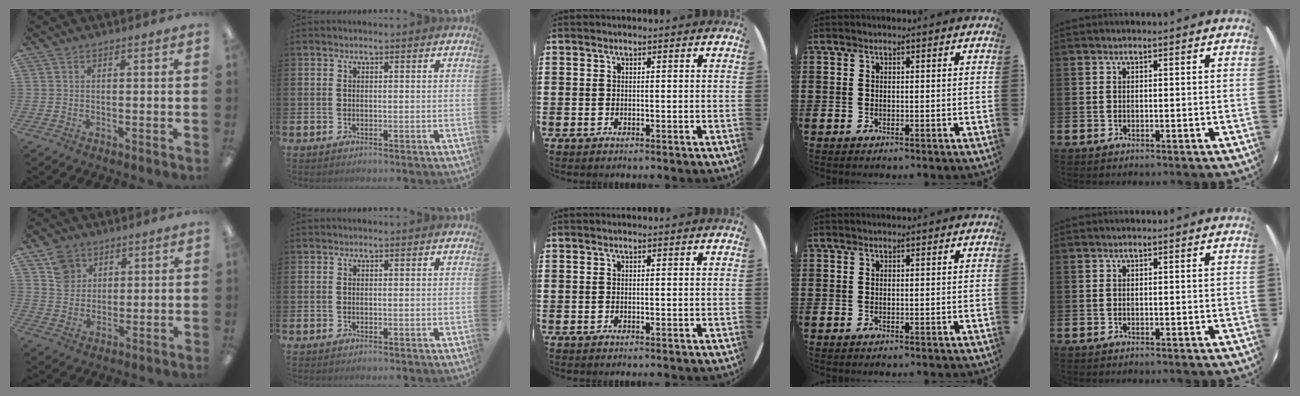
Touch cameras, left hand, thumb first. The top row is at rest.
{"thumb": {"total": 7.1, "force": [3.9, 5.8, 1.5], "torque": [-0.022, -0.006, 0.071]}}